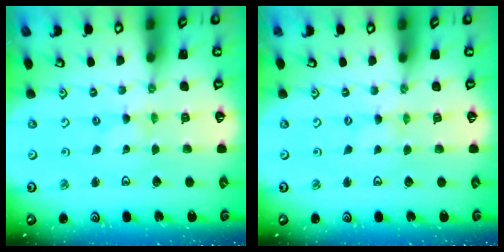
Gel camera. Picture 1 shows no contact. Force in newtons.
{"total": 0.0}